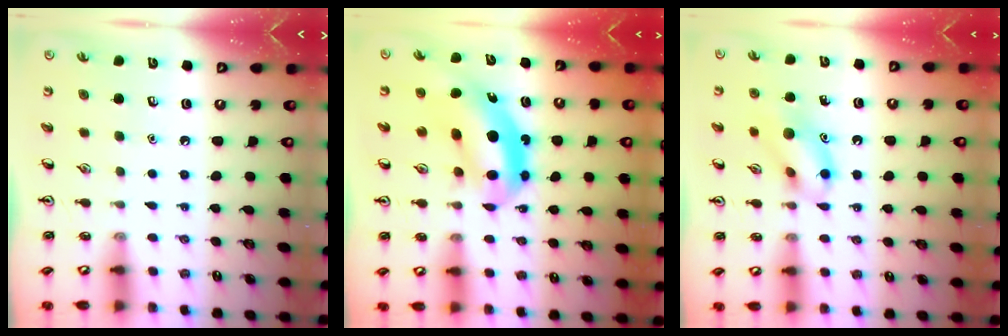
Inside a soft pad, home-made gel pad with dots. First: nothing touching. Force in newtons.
{"total": 10.0, "press": 9.6, "slide": 3.0}
{"total": 11.8, "press": 11.8, "slide": 1.3}